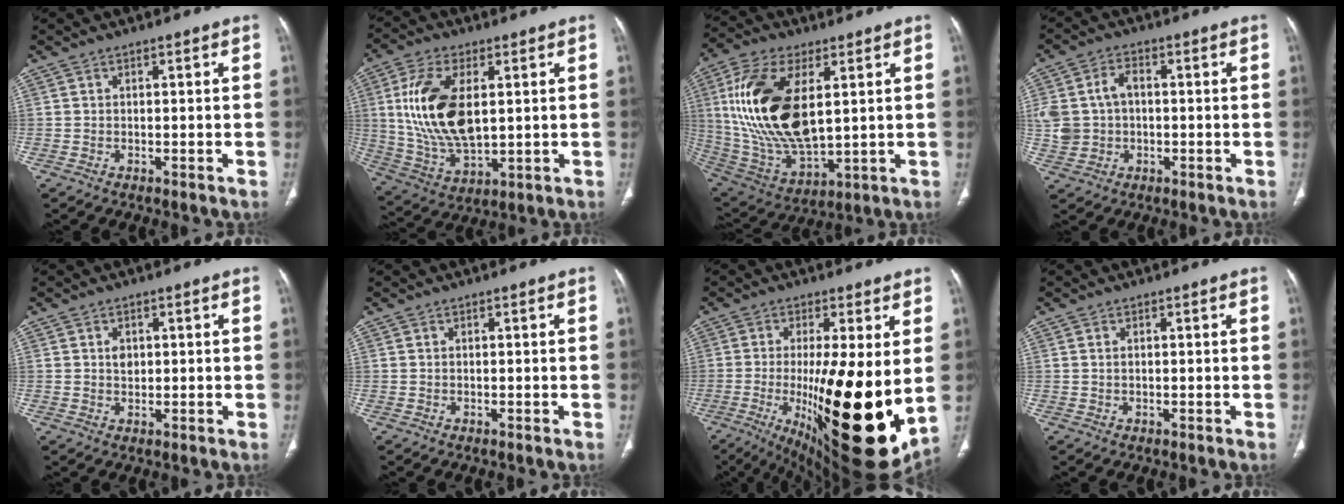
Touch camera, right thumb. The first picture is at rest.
{"total": 16.9, "force": [2.9, 8.7, 14.2], "torque": [-0.283, -0.013, 0.066]}
{"total": 22.8, "force": [4.7, 11.3, 19.2], "torque": [-0.385, -0.025, 0.096]}
{"total": 10.2, "force": [0.5, 7.6, 6.8], "torque": [-0.143, 0.019, 0.017]}
{"total": 2.1, "force": [0.6, 1.5, 1.3], "torque": [-0.016, -0.002, 0.012]}
{"total": 0.0}
{"total": 25.7, "force": [-3.0, 7.1, 24.5], "torque": [-0.346, -0.046, -0.022]}
{"total": 0.7, "force": [0.2, 0.3, 0.6], "torque": [-0.016, 0.003, 0.007]}